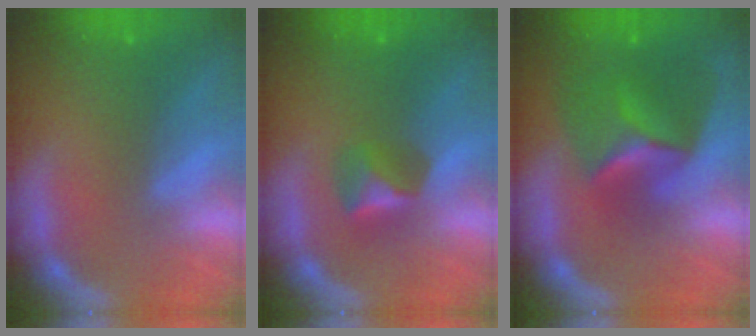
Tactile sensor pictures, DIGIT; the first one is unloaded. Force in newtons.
{"total": 2.9}
{"total": 7.4}